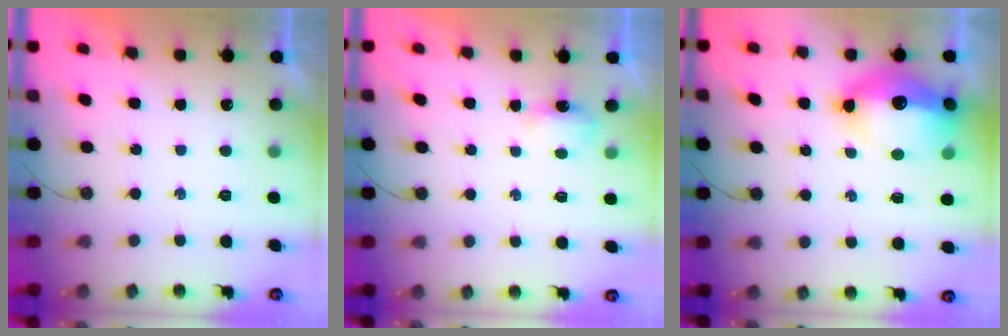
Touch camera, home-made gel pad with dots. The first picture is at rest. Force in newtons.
{"total": 3.6, "press": 3.5, "slide": 0.5}
{"total": 21.4, "press": 17.2, "slide": 12.7}